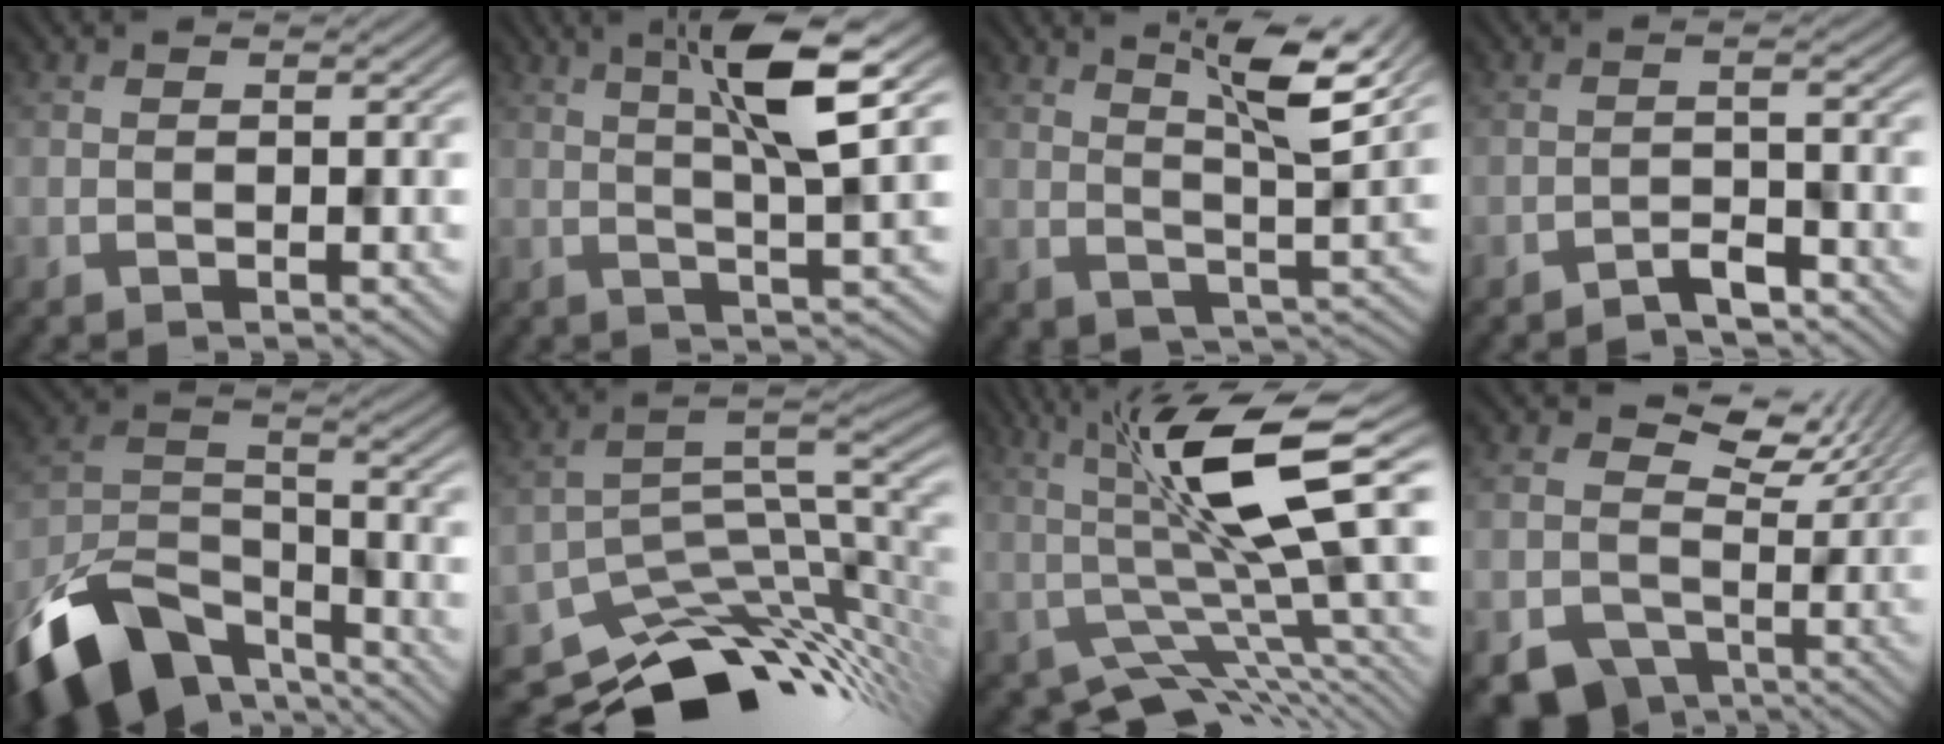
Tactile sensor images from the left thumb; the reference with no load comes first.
{"total": 7.8, "force": [2.9, 0.7, 7.2], "torque": [-0.125, 0.010, 0.048]}
{"total": 6.9, "force": [4.2, 1.3, 5.3], "torque": [-0.087, -0.002, 0.074]}
{"total": 2.6, "force": [-2.3, 0.3, 1.3], "torque": [-0.023, 0.005, -0.048]}
{"total": 15.1, "force": [-10.2, 7.6, 8.2], "torque": [-0.198, -0.022, -0.188]}
{"total": 12.0, "force": [-7.8, 4.8, 7.7], "torque": [-0.137, -0.027, -0.122]}
{"total": 14.1, "force": [2.9, 3.7, 13.3], "torque": [-0.230, -0.006, 0.054]}
{"total": 12.1, "force": [1.6, 10.1, 6.5], "torque": [-0.112, -0.034, 0.036]}